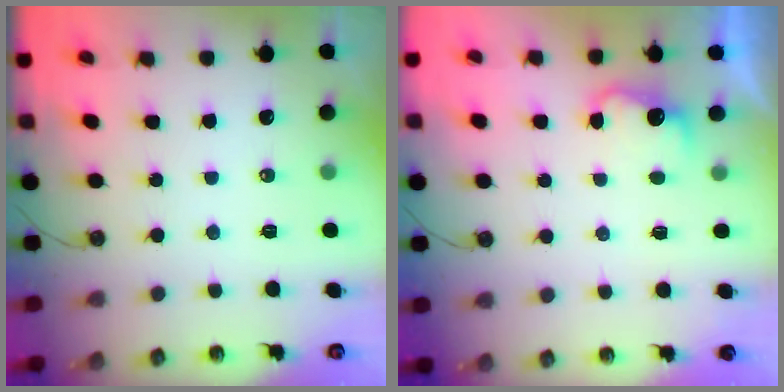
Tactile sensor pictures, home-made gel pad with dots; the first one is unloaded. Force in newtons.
{"total": 4.9, "press": 4.7, "slide": 1.1}